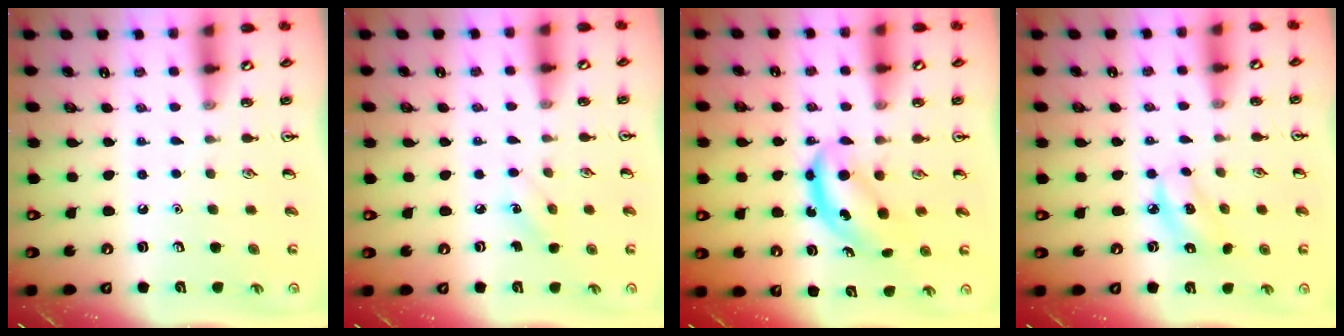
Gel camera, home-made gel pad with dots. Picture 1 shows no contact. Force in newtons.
{"total": 4.2, "press": 3.9, "slide": 1.5}
{"total": 5.6, "press": 5.6, "slide": 0.5}
{"total": 4.8, "press": 4.7, "slide": 0.7}